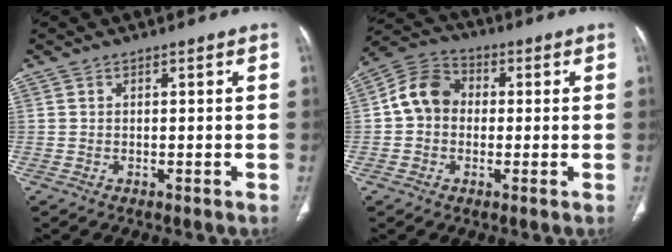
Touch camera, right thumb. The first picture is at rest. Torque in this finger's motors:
{"motor_torque": [-0.01, 0.05, 0.34, -0.24, 0.09]}